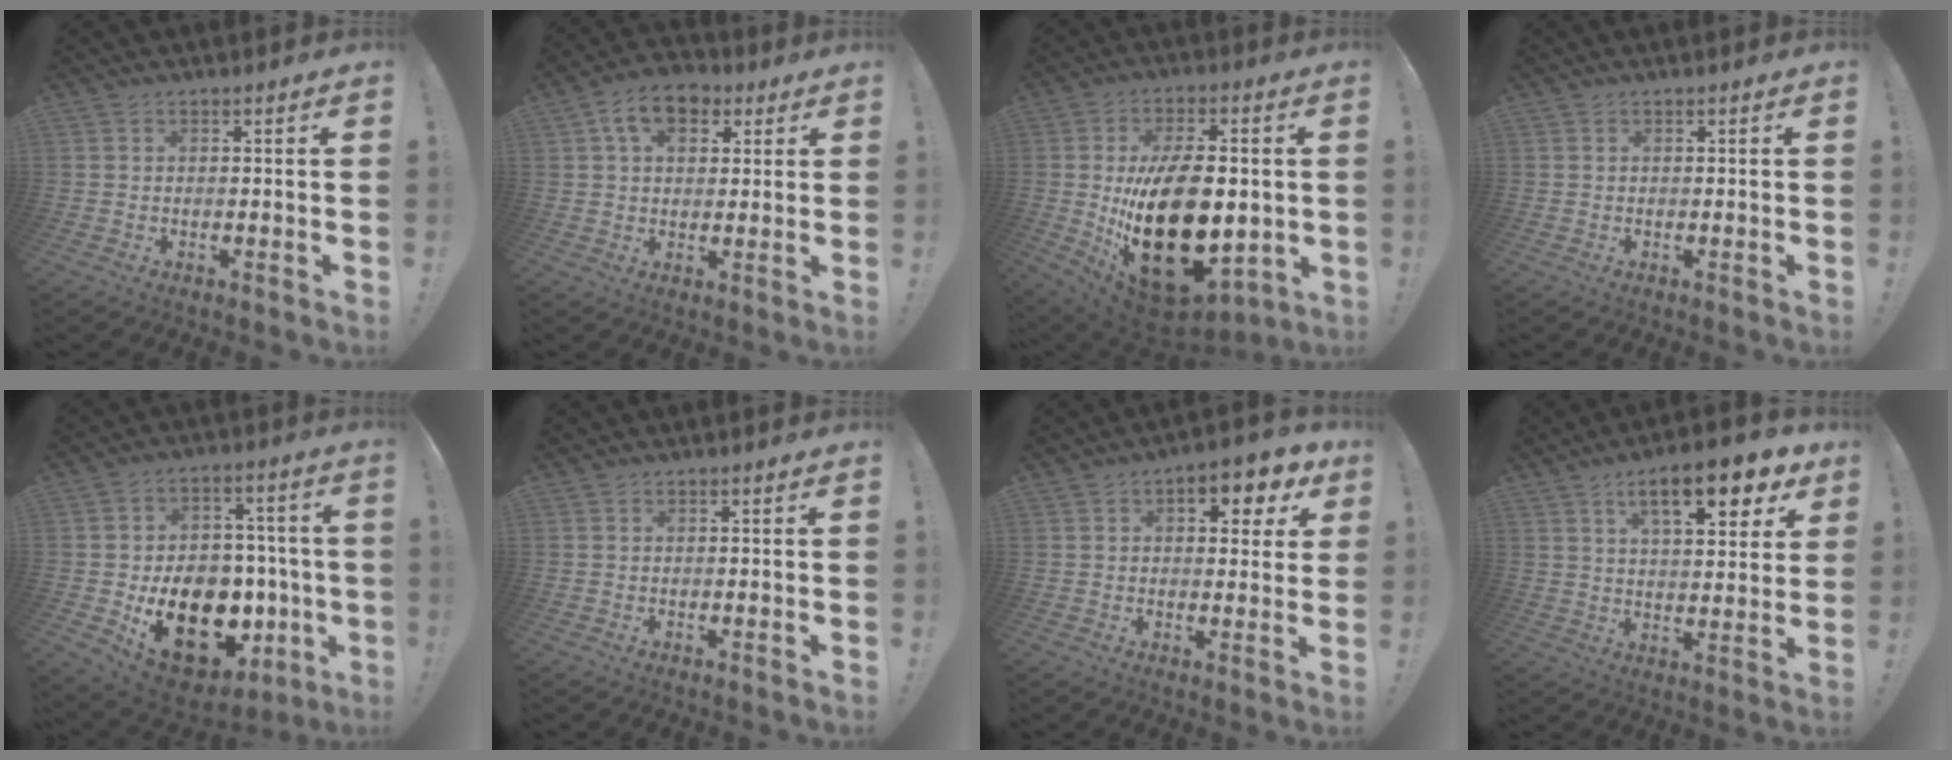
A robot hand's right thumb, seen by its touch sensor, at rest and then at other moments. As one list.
[{"total": 10.3, "force": [4.2, 6.9, 6.4], "torque": [-0.100, 0.005, 0.077]}, {"total": 28.7, "force": [-2.5, 16.1, 23.7], "torque": [-0.418, -0.007, -0.020]}, {"total": 0.0}, {"total": 22.0, "force": [-5.1, 16.1, 14.0], "torque": [-0.215, 0.033, -0.046]}, {"total": 0.0}, {"total": 8.4, "force": [3.8, 4.3, 6.2], "torque": [-0.069, -0.013, 0.060]}, {"total": 15.0, "force": [7.7, 4.9, 11.9], "torque": [-0.181, -0.026, 0.120]}]